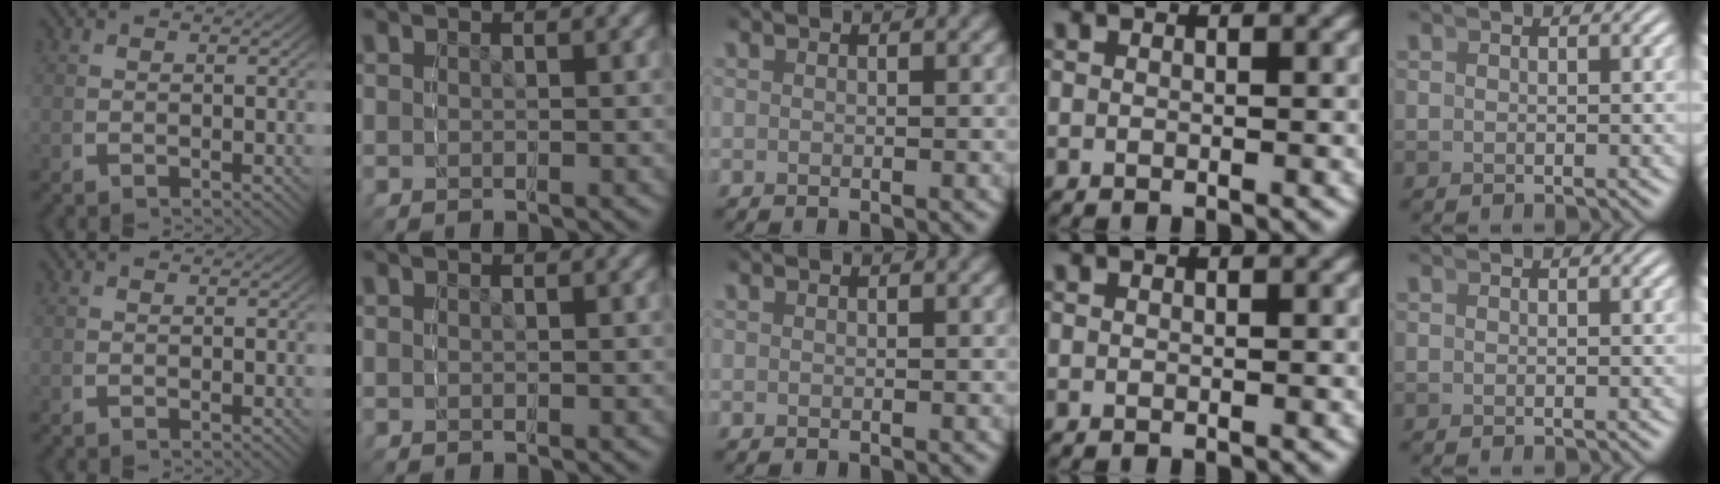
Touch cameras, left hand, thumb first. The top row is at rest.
{}